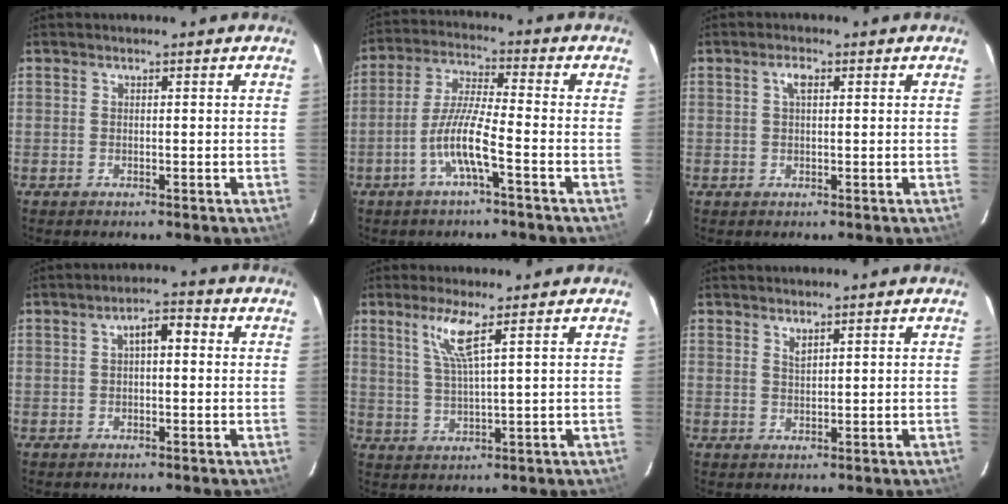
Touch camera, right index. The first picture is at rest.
{"total": 8.0, "force": [-3.7, 0.1, 7.1], "torque": [-0.154, 0.005, -0.072]}
{"total": 2.0, "force": [0.6, 0.8, 1.7], "torque": [-0.033, 0.007, 0.011]}
{"total": 4.0, "force": [0.5, 1.9, 3.5], "torque": [-0.058, 0.017, 0.009]}
{"total": 5.7, "force": [3.1, -0.3, 4.7], "torque": [-0.096, -0.006, 0.065]}
{"total": 1.4, "force": [1.1, 0.3, 0.8], "torque": [-0.014, 0.000, 0.020]}